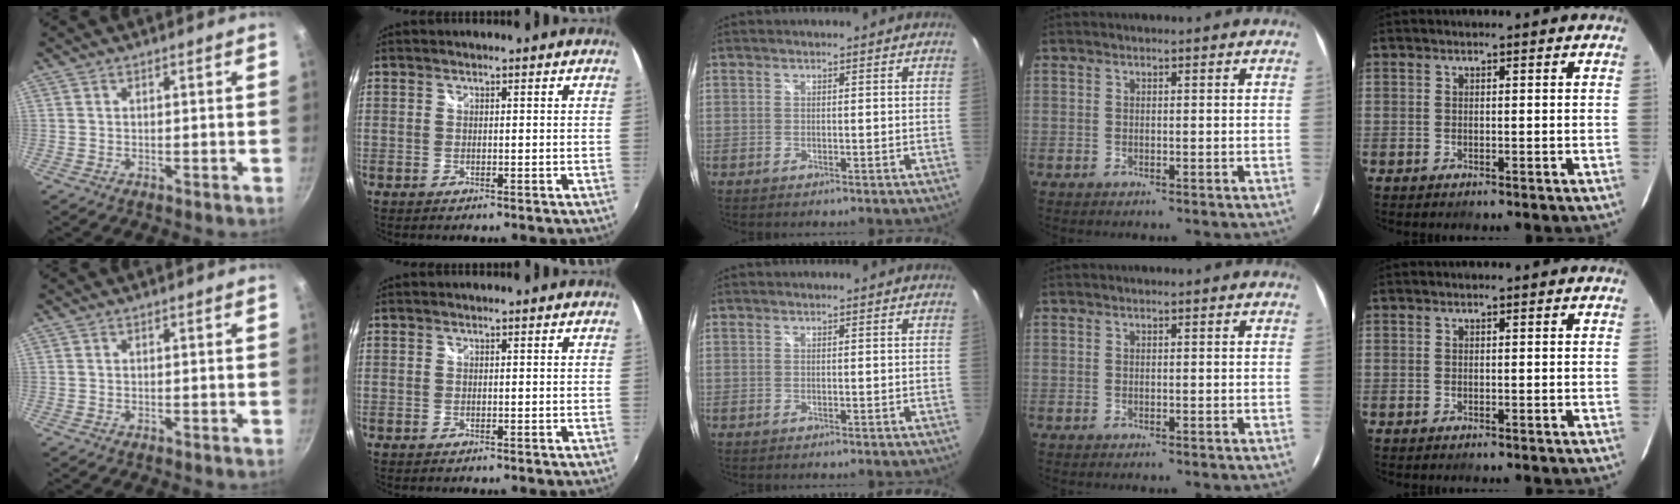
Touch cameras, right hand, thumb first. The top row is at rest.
{}